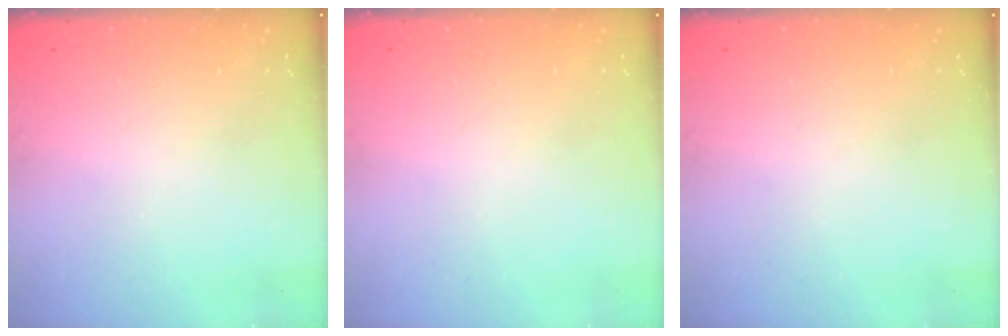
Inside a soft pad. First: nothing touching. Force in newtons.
{"total": 0.0}
{"total": 0.0}